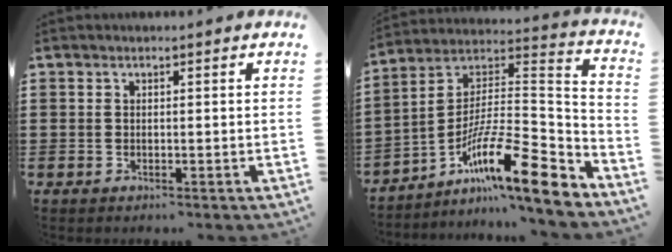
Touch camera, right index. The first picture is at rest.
{"total": 15.9, "force": [-9.7, 2.7, 12.4], "torque": [-0.200, -0.003, -0.174]}